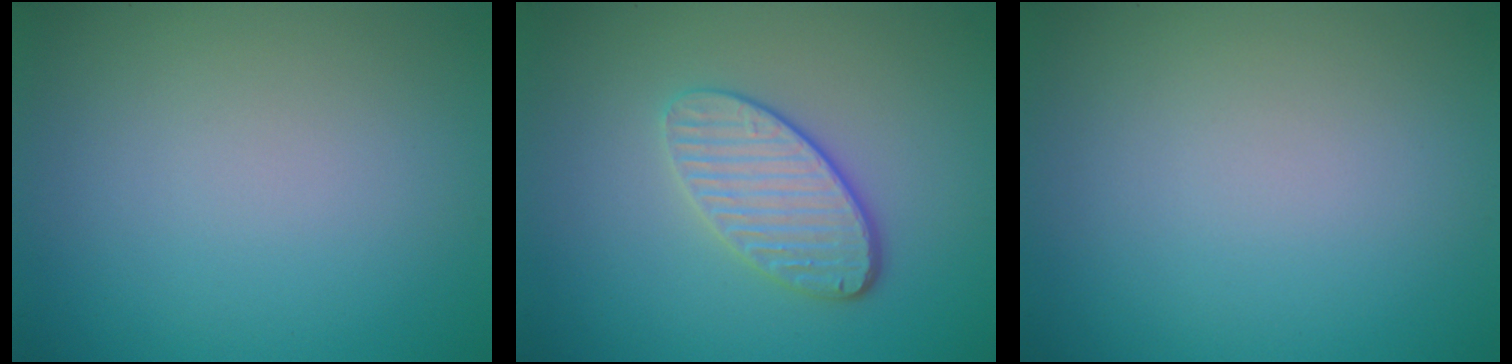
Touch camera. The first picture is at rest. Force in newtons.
{"total": 4.0, "press": 3.2, "slide": 2.4}
{"total": 0.0}